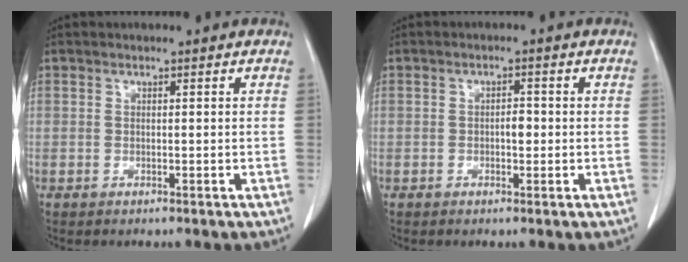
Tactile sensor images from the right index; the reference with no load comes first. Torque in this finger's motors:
{"motor_torque": [0.32, -0.10, 0.04, 0.02]}